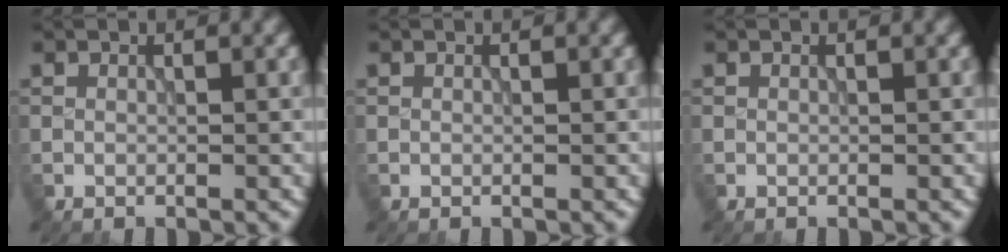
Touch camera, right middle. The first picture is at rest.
{"total": 0.0}
{"total": 0.0}